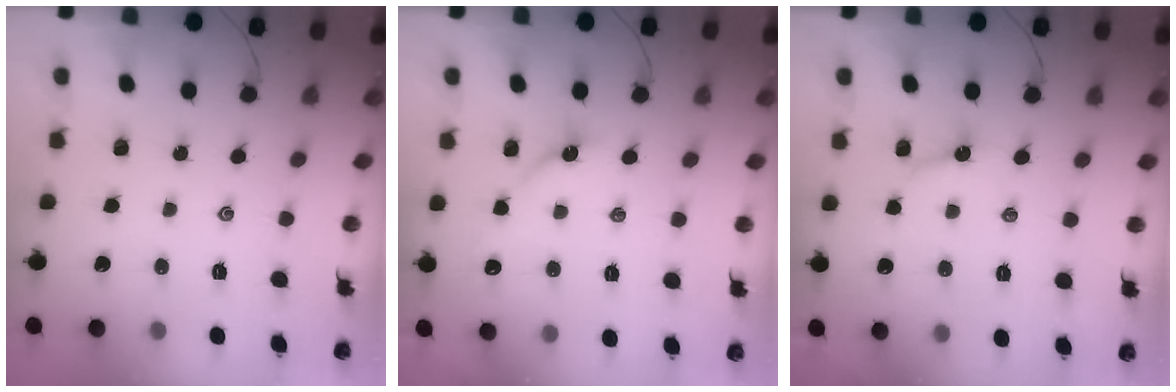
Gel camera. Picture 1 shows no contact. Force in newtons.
{"total": 4.6, "press": 4.5, "slide": 0.5}
{"total": 3.3, "press": 3.3, "slide": 0.1}